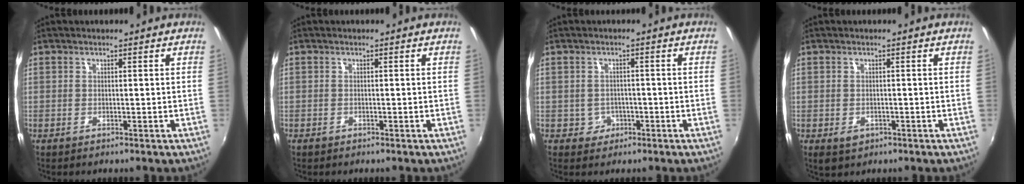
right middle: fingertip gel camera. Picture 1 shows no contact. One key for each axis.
{"total": 0.8, "fx": -0.6, "fy": 0.5, "fz": 0.2, "tx": -0.006, "ty": -0.003, "tz": -0.012}
{"total": 3.0, "fx": -1.0, "fy": 2.8, "fz": 0.2, "tx": -0.009, "ty": 0.004, "tz": -0.012}
{"total": 2.7, "fx": -1.2, "fy": 2.0, "fz": 1.4, "tx": -0.026, "ty": -0.007, "tz": -0.014}